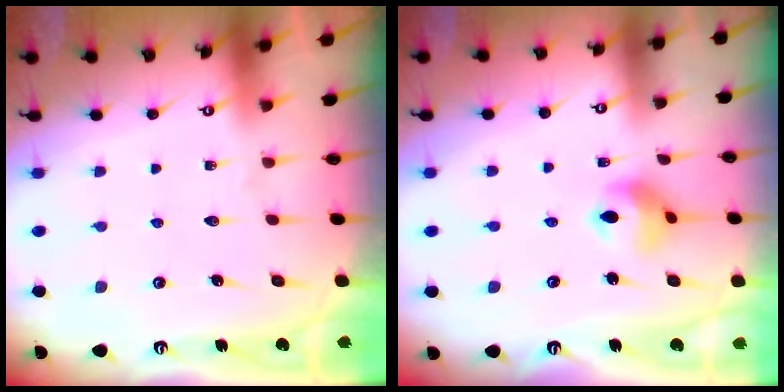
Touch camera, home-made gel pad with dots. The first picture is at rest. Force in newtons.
{"total": 8.5, "press": 8.4, "slide": 0.8}